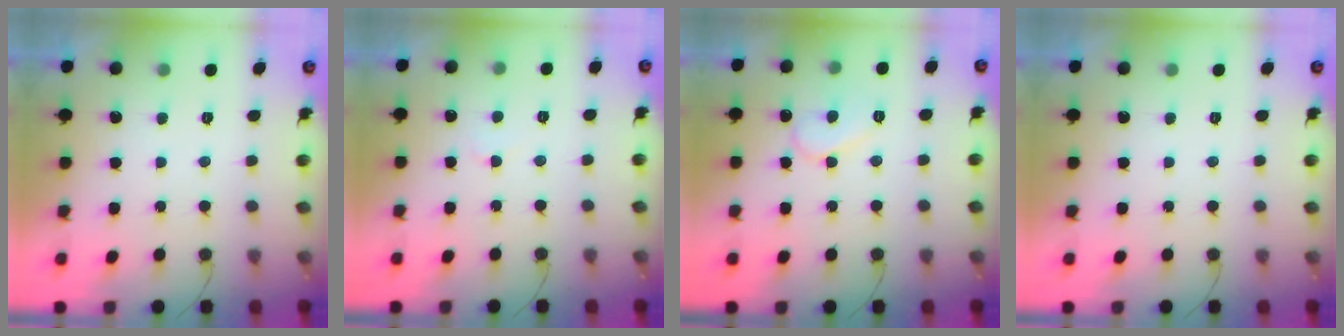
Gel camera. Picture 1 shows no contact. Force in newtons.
{"total": 2.4, "press": 2.4, "slide": 0.2}
{"total": 8.2, "press": 8.1, "slide": 0.8}
{"total": 0.0}